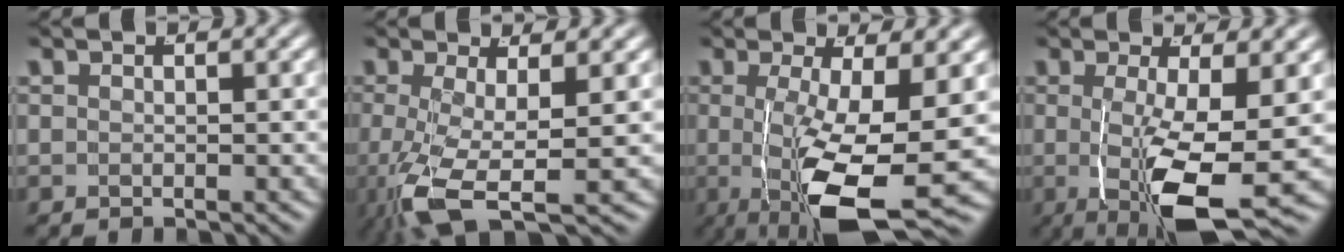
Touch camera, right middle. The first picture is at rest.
{"total": 7.6, "force": [-3.6, 3.4, 5.8], "torque": [-0.142, -0.050, -0.028]}
{"total": 10.3, "force": [-2.3, 3.2, 9.5], "torque": [-0.159, -0.034, -0.016]}
{"total": 8.5, "force": [-1.8, 1.8, 8.1], "torque": [-0.132, -0.029, -0.010]}